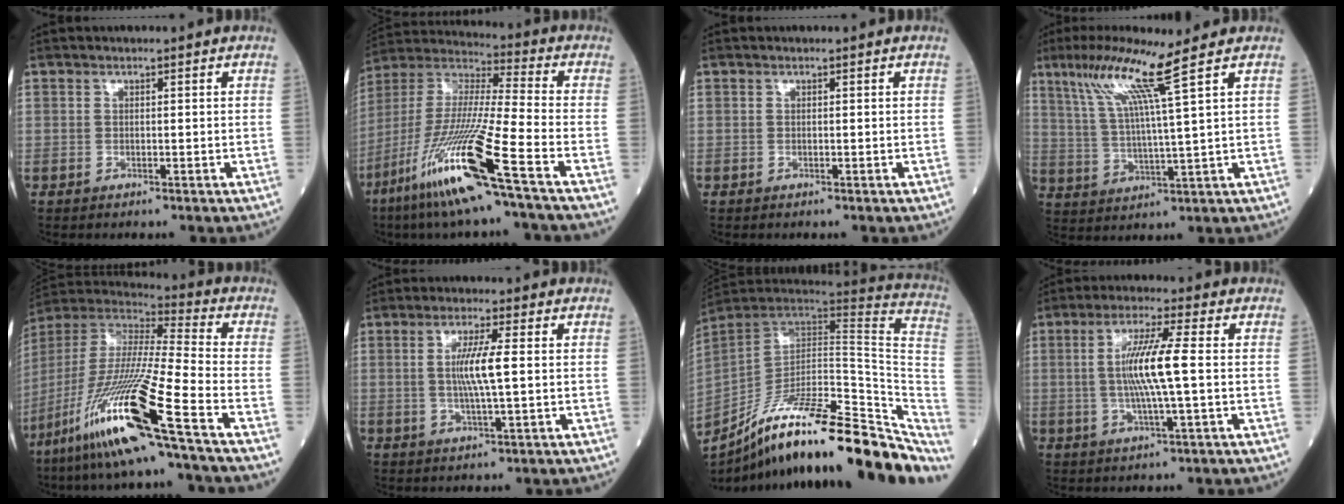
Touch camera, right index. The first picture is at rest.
{"total": 19.3, "force": [-10.2, -0.7, 16.4], "torque": [-0.366, -0.055, -0.204]}
{"total": 0.0}
{"total": 9.9, "force": [5.6, -2.2, 7.9], "torque": [-0.151, 0.008, 0.109]}
{"total": 22.9, "force": [-12.7, -0.7, 19.0], "torque": [-0.412, -0.059, -0.252]}
{"total": 5.9, "force": [0.4, -0.1, 5.9], "torque": [-0.114, -0.003, 0.008]}
{"total": 30.0, "force": [-22.2, 7.3, 18.8], "torque": [-0.219, -0.012, -0.326]}
{"total": 8.9, "force": [0.2, -0.2, 8.9], "torque": [-0.173, 0.000, 0.000]}